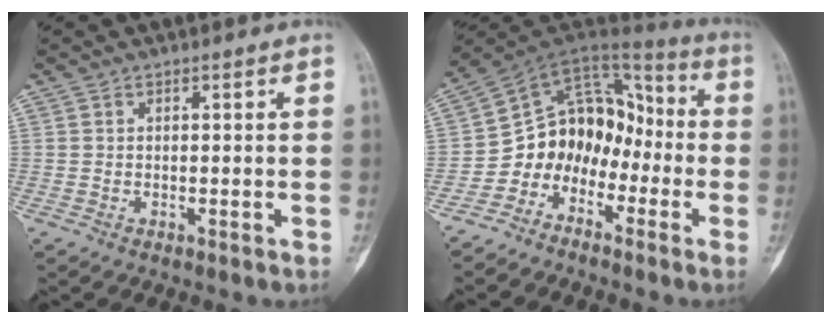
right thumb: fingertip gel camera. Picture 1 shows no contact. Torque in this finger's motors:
{"motor_torque": [0.25, 0.17, 0.72, -0.63, 0.04]}